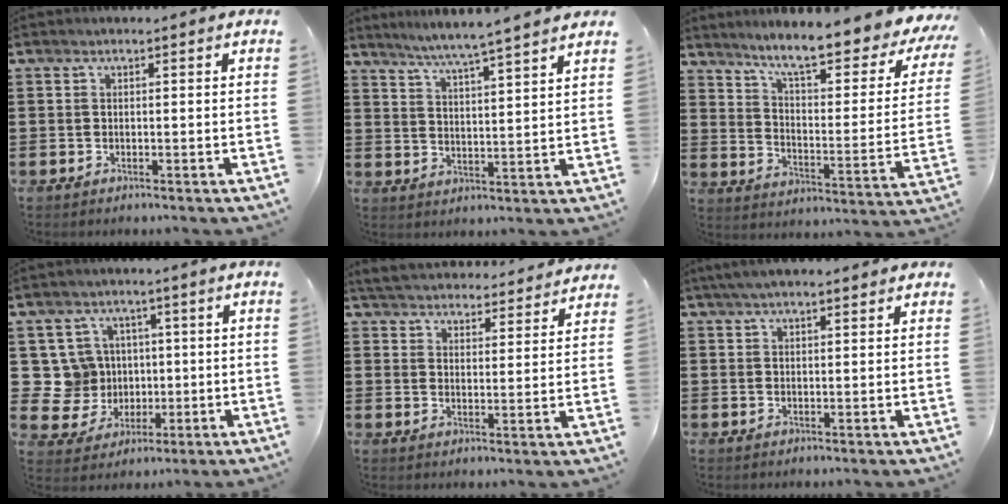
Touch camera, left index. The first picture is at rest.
{"total": 5.2, "force": [4.7, -1.3, 1.7], "torque": [-0.051, -0.030, 0.079]}
{"total": 9.1, "force": [7.3, 0.2, 5.4], "torque": [-0.116, -0.055, 0.114]}
{"total": 8.3, "force": [1.7, 7.8, 2.2], "torque": [-0.094, 0.011, 0.041]}
{"total": 4.7, "force": [4.7, 0.1, 0.3], "torque": [-0.028, -0.030, 0.081]}
{"total": 3.3, "force": [2.6, 0.7, 1.9], "torque": [-0.043, 0.008, 0.049]}